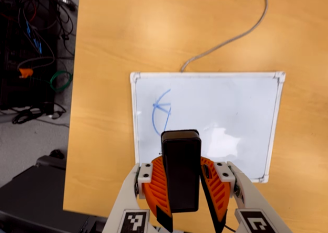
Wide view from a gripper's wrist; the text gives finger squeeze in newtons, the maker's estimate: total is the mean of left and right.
{"total": 10.0, "left": 10.4, "right": 9.7}